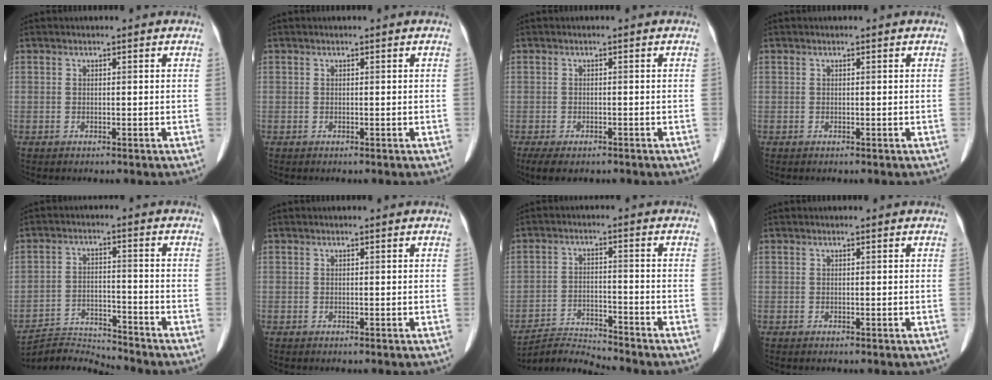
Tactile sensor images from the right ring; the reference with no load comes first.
{"total": 0.0}
{"total": 5.2, "force": [-3.9, 2.2, 2.7], "torque": [-0.043, -0.011, -0.054]}
{"total": 0.0}
{"total": 6.9, "force": [-6.6, -1.2, -1.7], "torque": [0.020, 0.001, -0.118]}
{"total": 0.0}
{"total": 6.0, "force": [-5.7, -1.4, -1.0], "torque": [0.006, -0.009, -0.103]}
{"total": 0.0}